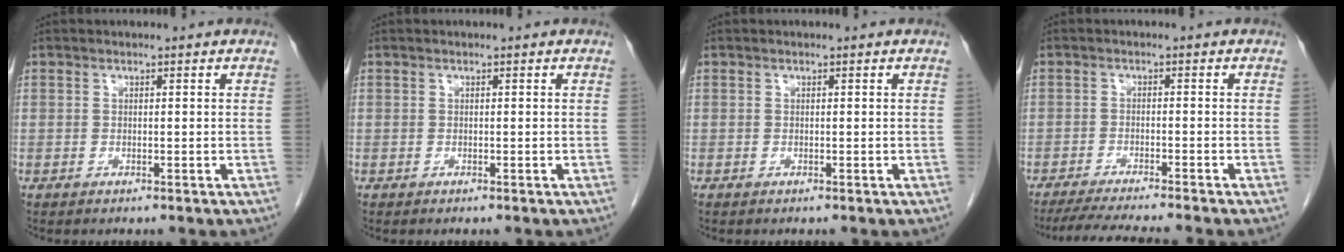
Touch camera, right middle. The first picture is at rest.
{"total": 0.0}
{"total": 0.0}
{"total": 8.7, "force": [-7.7, -0.9, 3.8], "torque": [-0.049, -0.018, -0.123]}